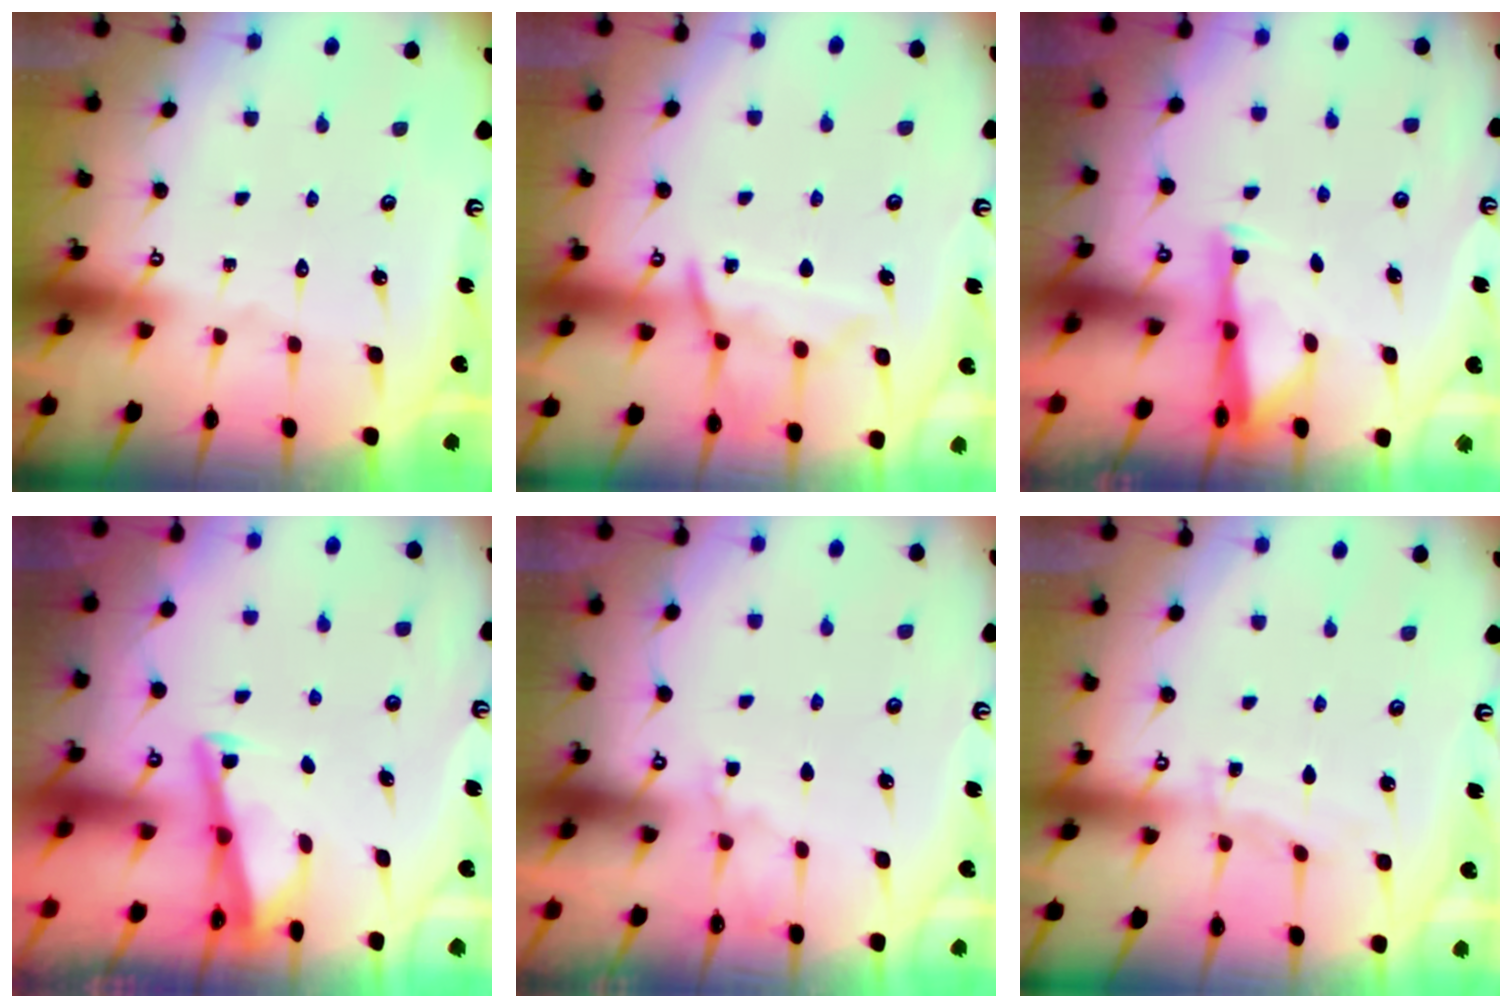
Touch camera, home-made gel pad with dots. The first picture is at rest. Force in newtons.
{"total": 10.6, "press": 10.6, "slide": 1.2}
{"total": 2.9, "press": 2.9, "slide": 0.6}
{"total": 2.9, "press": 2.9, "slide": 0.3}
{"total": 3.3, "press": 3.3, "slide": 0.5}
{"total": 2.9, "press": 2.9, "slide": 0.3}